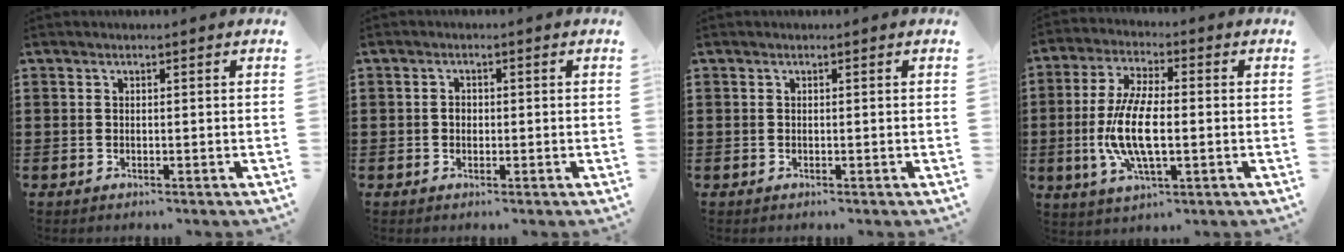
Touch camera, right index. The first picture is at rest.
{"total": 1.2, "force": [-0.1, 1.0, 0.7], "torque": [-0.016, 0.004, -0.003]}
{"total": 0.0}
{"total": 10.7, "force": [-1.5, 4.0, 9.8], "torque": [-0.221, -0.014, -0.032]}